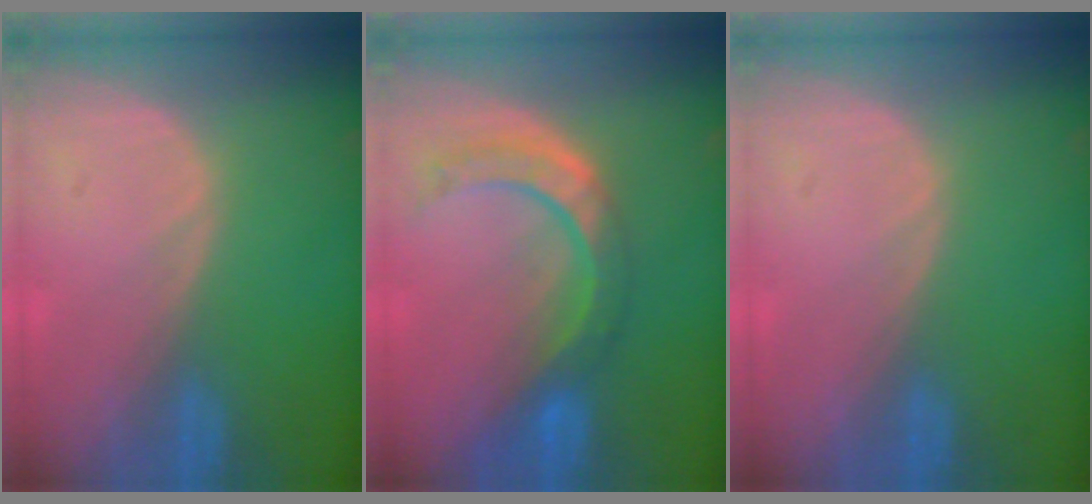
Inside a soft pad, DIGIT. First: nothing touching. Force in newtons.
{"total": 8.6, "press": 7.2, "slide": 4.5}
{"total": 0.0}